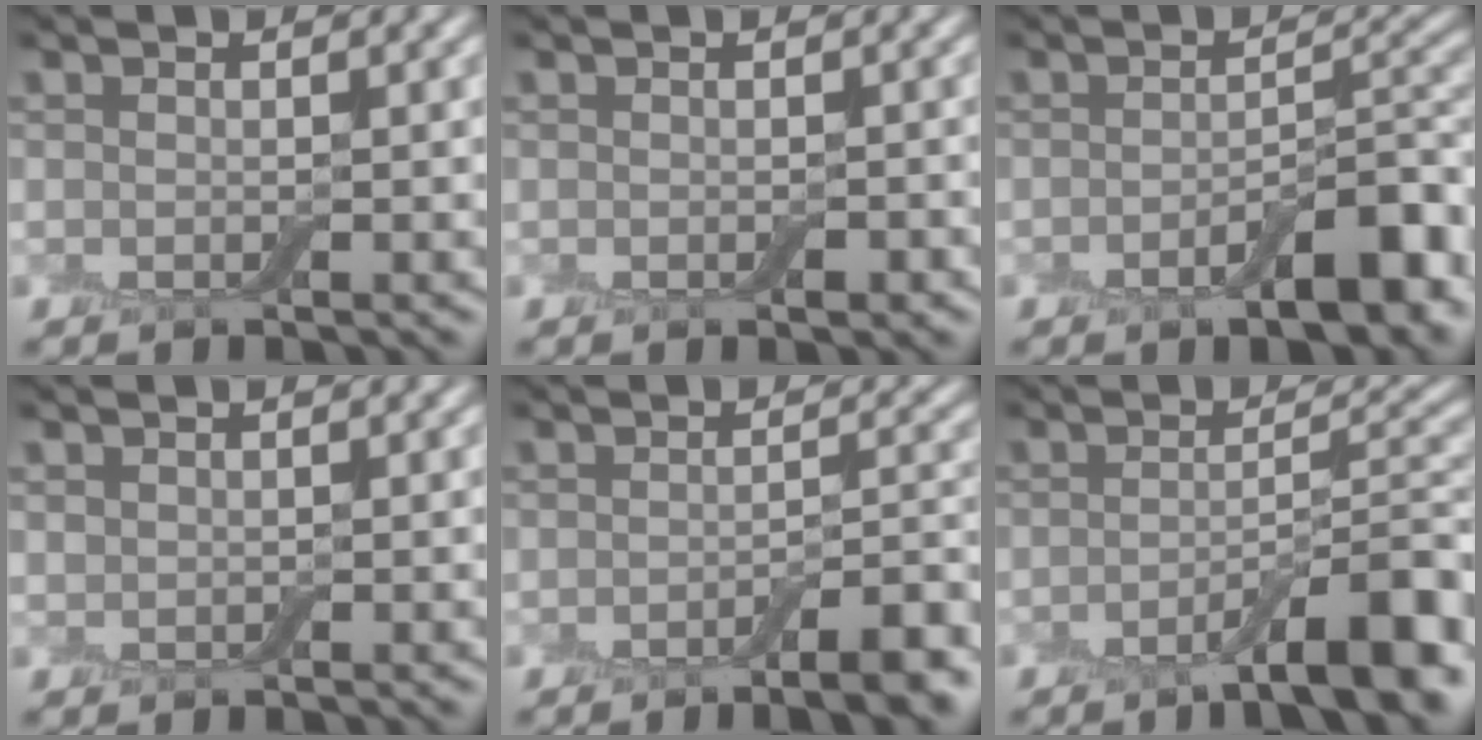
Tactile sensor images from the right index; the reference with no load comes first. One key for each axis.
{"total": 0.8, "fx": -0.3, "fy": 0.3, "fz": 0.7, "tx": -0.011, "ty": 0.001, "tz": -0.003}
{"total": 6.1, "fx": -2.8, "fy": 2.0, "fz": 5.1, "tx": -0.069, "ty": 0.008, "tz": -0.043}
{"total": 0.6, "fx": 0.4, "fy": 0.4, "fz": 0.1, "tx": -0.003, "ty": 0.000, "tz": 0.009}
{"total": 5.3, "fx": -3.2, "fy": 1.3, "fz": 4.0, "tx": -0.049, "ty": 0.002, "tz": -0.046}
{"total": 7.5, "fx": -4.0, "fy": 1.6, "fz": 6.2, "tx": -0.083, "ty": 0.009, "tz": -0.063}